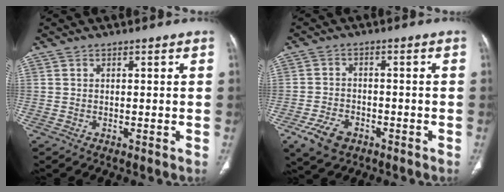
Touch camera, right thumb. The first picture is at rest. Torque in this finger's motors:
{"motor_torque": [1.34, 1.61, 0.66, -0.54, 0.04]}